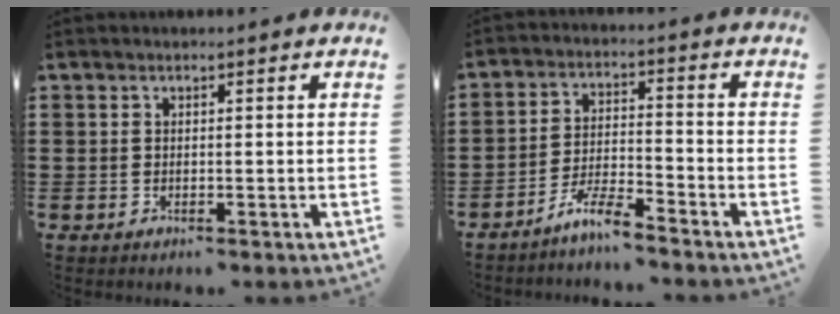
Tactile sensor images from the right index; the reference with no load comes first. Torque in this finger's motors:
{"motor_torque": [0.34, 0.77, -0.91, -0.21]}